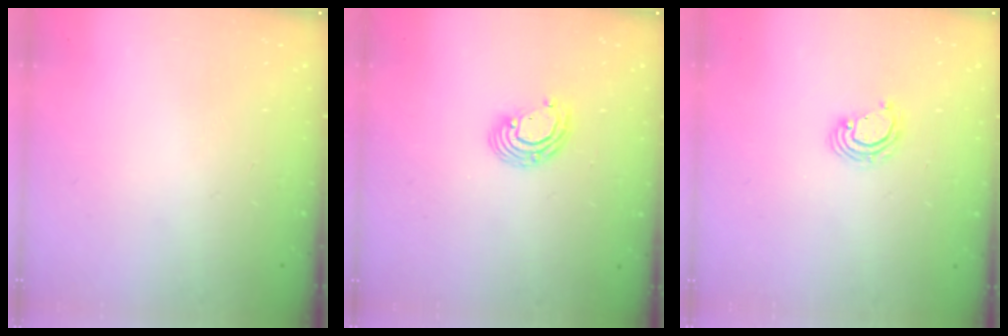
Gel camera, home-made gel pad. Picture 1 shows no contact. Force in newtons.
{"total": 6.7, "press": 6.6, "slide": 0.7}
{"total": 4.3, "press": 4.3, "slide": 0.2}